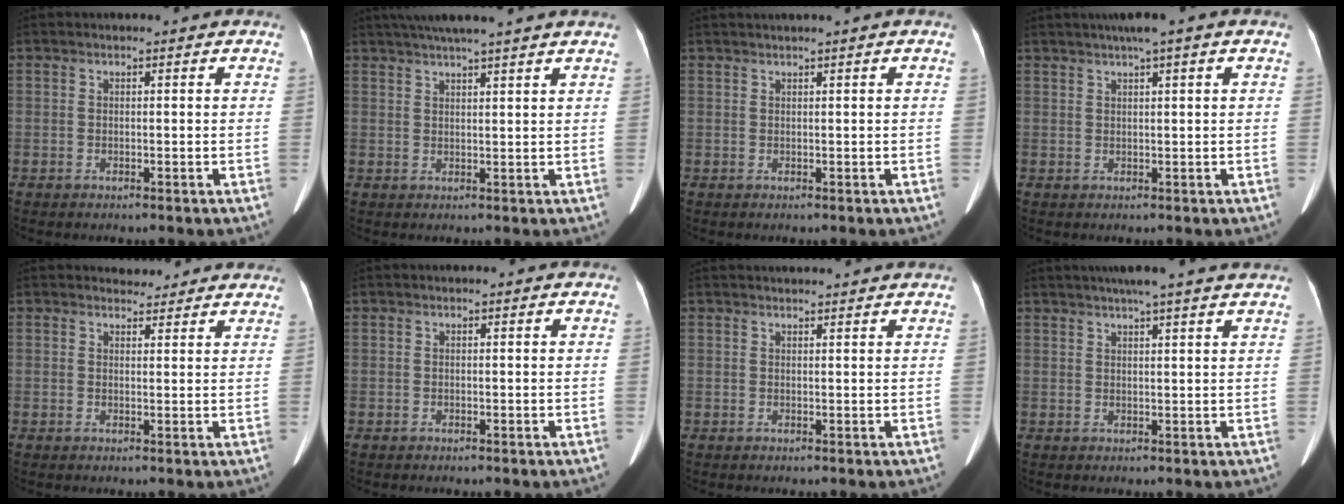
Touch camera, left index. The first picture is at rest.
{"total": 9.6, "force": [8.0, -1.0, 5.1], "torque": [-0.081, 0.029, 0.104]}
{"total": 1.2, "force": [0.8, -0.4, 0.9], "torque": [-0.021, 0.010, 0.023]}
{"total": 4.4, "force": [2.7, -0.3, 3.5], "torque": [-0.061, 0.022, 0.046]}
{"total": 4.1, "force": [3.8, 1.4, 0.2], "torque": [0.005, 0.008, 0.039]}
{"total": 0.0}
{"total": 4.9, "force": [4.7, 0.0, 1.3], "torque": [-0.014, 0.027, 0.055]}
{"total": 9.4, "force": [7.8, -0.5, 5.1], "torque": [-0.076, 0.026, 0.091]}